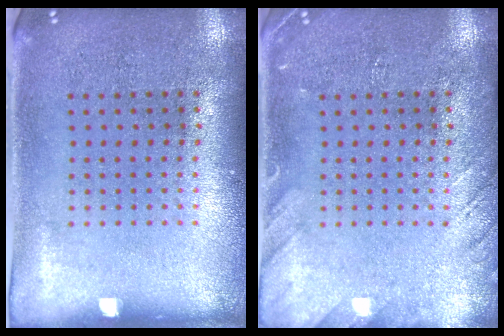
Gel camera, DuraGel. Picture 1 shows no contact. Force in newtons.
{"total": 1.8, "press": 1.8, "slide": 0.1}